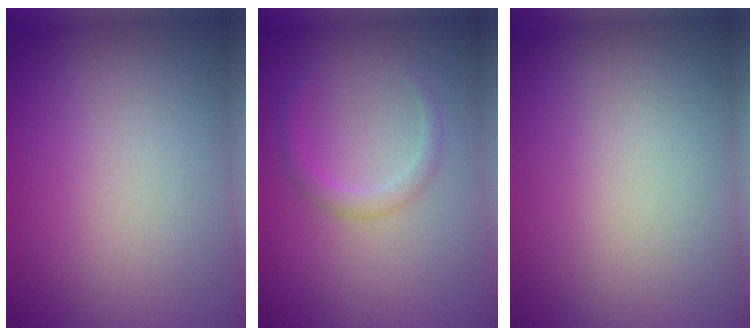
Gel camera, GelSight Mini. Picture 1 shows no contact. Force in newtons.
{"total": 1.6, "press": 1.6, "slide": 0.1}
{"total": 0.0}